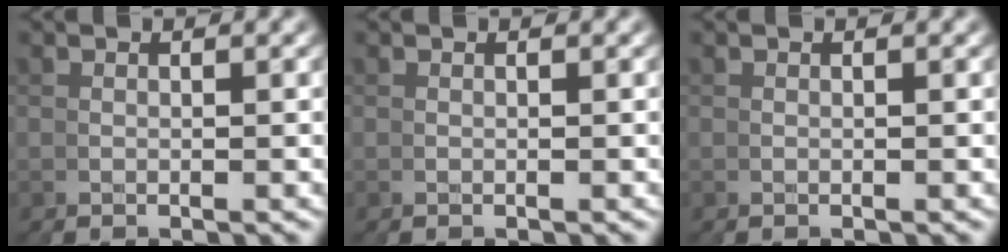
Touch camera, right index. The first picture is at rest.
{"total": 0.0}
{"total": 0.0}